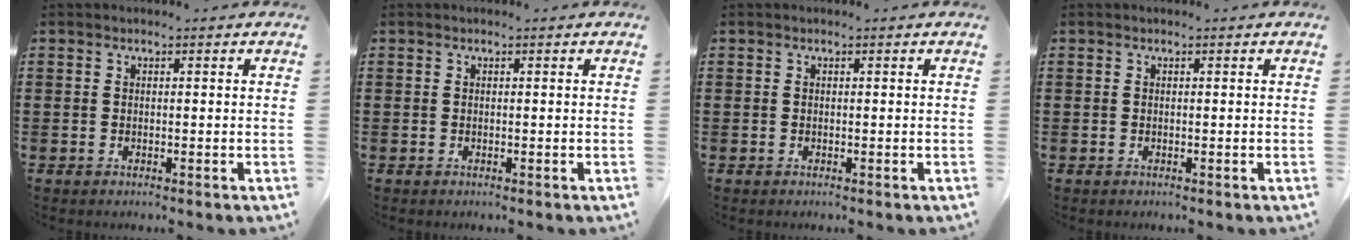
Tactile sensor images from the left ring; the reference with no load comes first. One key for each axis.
{"total": 0.0}
{"total": 0.0}
{"total": 0.0}